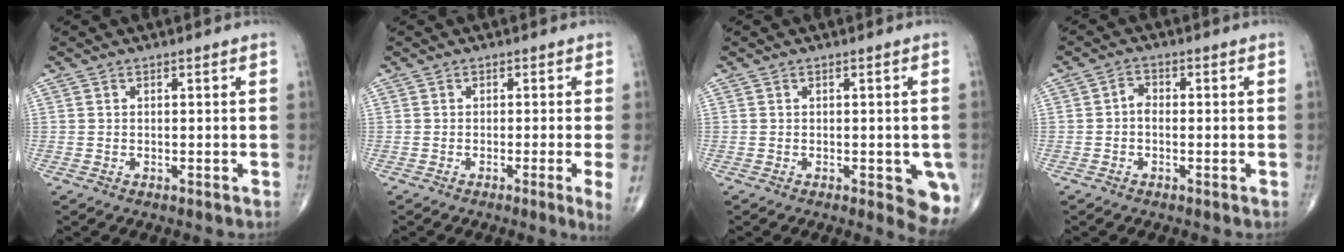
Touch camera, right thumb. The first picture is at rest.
{"total": 3.6, "force": [-1.0, -0.5, 3.4], "torque": [-0.056, -0.013, -0.018]}
{"total": 6.7, "force": [-2.0, 2.4, 5.9], "torque": [-0.045, -0.010, -0.023]}
{"total": 2.3, "force": [-0.3, 1.5, 1.8], "torque": [-0.020, 0.005, -0.016]}